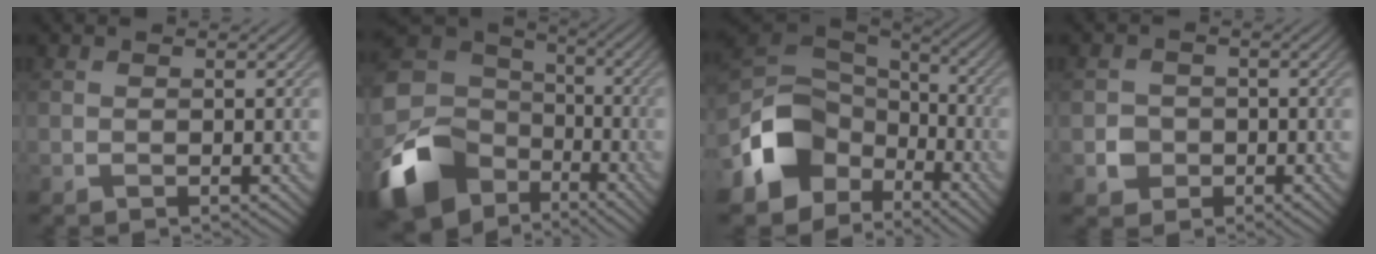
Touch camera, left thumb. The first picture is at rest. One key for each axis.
{"total": 17.7, "fx": -7.6, "fy": 13.0, "fz": 9.3, "tx": -0.274, "ty": -0.039, "tz": -0.114}
{"total": 12.5, "fx": -5.2, "fy": 9.1, "fz": 6.9, "tx": -0.168, "ty": -0.022, "tz": -0.095}
{"total": 2.9, "fx": -0.8, "fy": 2.7, "fz": 0.8, "tx": -0.010, "ty": -0.002, "tz": -0.021}